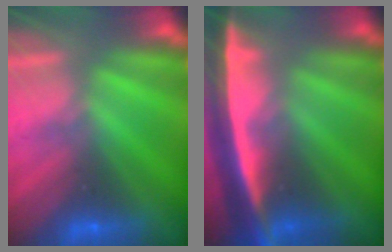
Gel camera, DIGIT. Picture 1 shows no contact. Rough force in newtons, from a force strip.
{"total": 7.0}